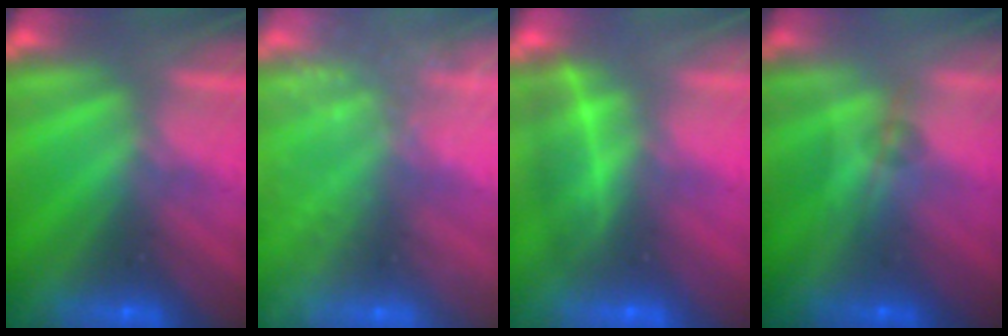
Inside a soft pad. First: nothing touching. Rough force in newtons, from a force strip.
{"total": 2.4}
{"total": 1.9}
{"total": 1.7}